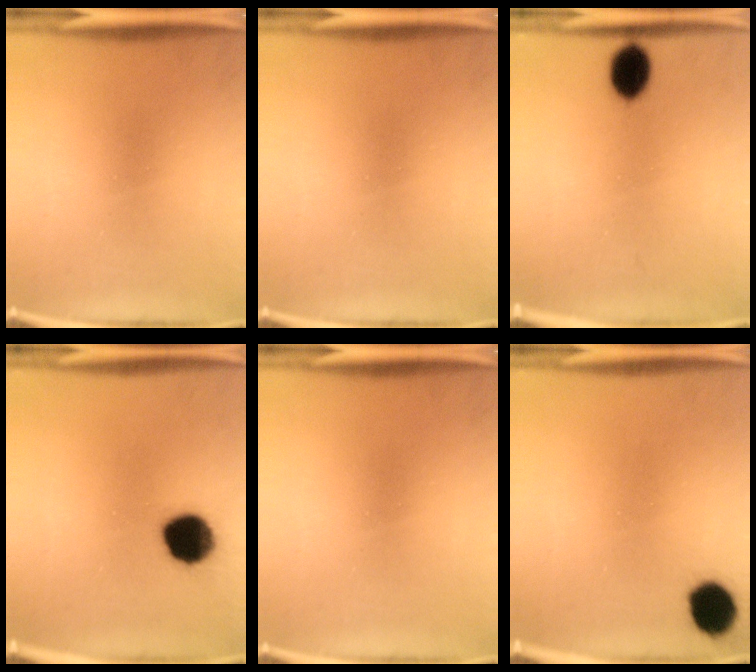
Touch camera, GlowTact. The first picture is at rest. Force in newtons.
{"total": 0.0}
{"total": 6.3}
{"total": 12.1}
{"total": 0.0}
{"total": 9.2}